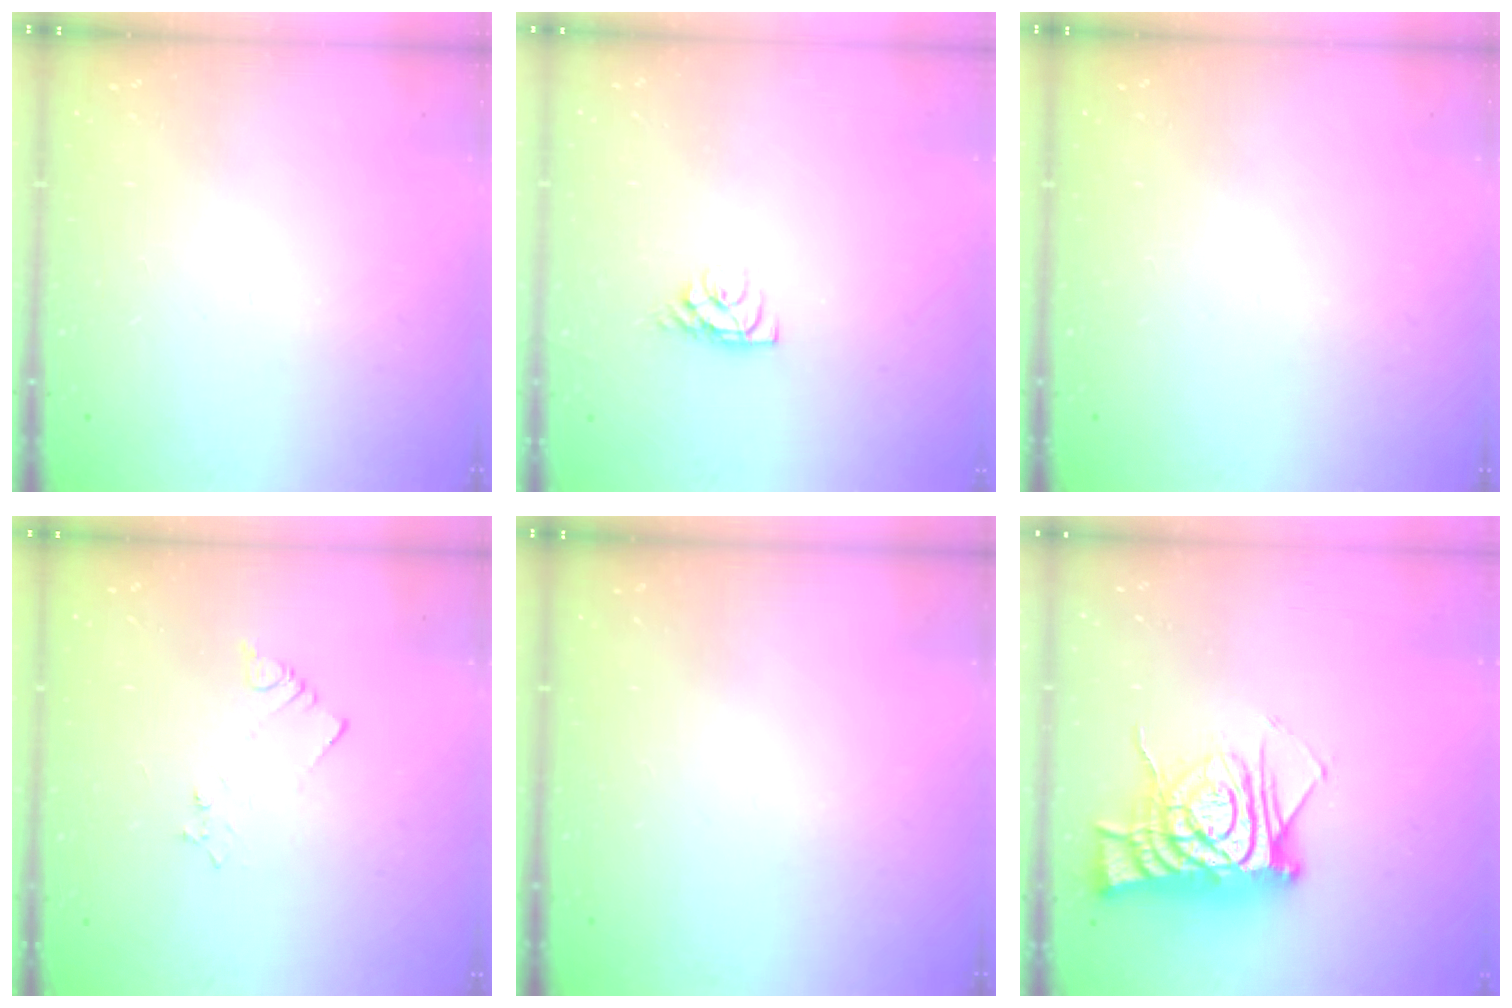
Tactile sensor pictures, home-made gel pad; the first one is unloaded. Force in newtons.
{"total": 4.6, "press": 4.6, "slide": 0.5}
{"total": 0.0}
{"total": 2.1, "press": 2.1, "slide": 0.3}
{"total": 0.0}
{"total": 12.5, "press": 12.5, "slide": 1.1}